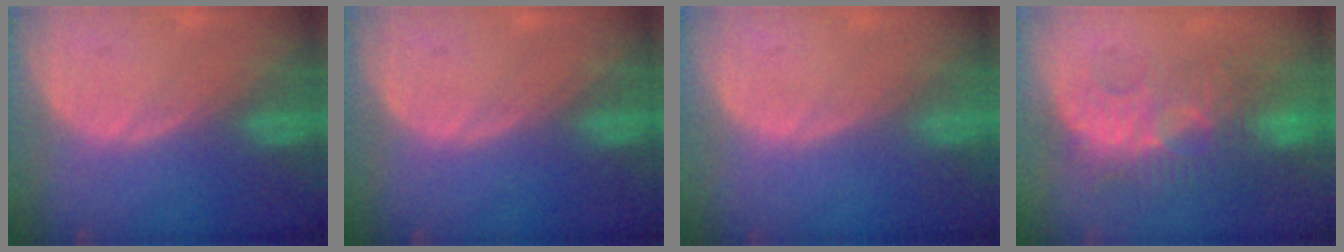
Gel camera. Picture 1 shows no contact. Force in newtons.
{"total": 0.0}
{"total": 0.0}
{"total": 9.1, "press": 8.7, "slide": 2.7}